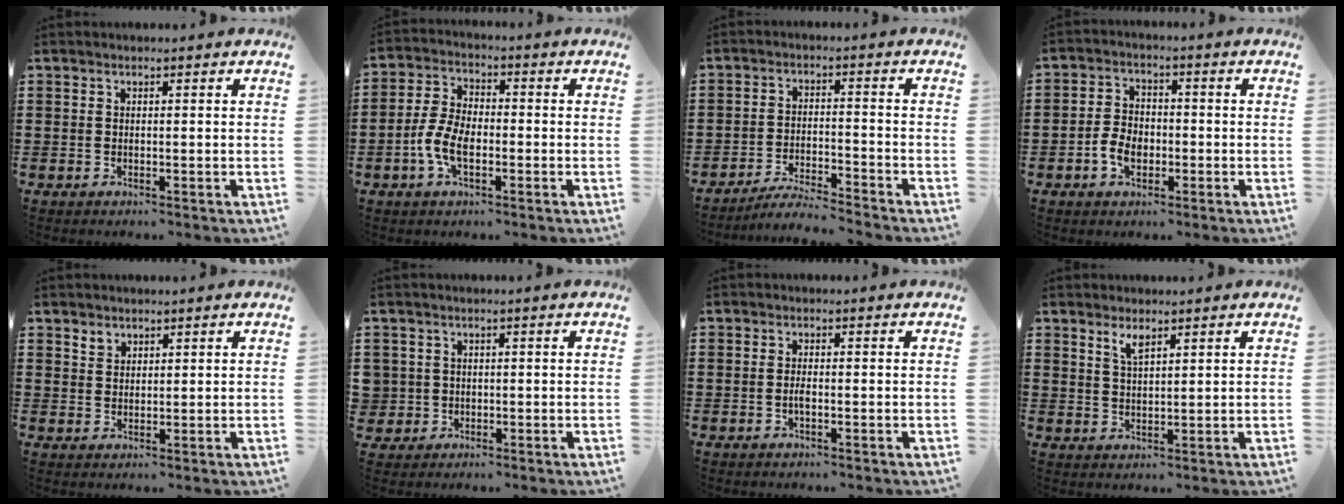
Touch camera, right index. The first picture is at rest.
{"total": 6.5, "force": [-2.2, 3.4, 5.1], "torque": [-0.128, -0.002, -0.050]}
{"total": 4.8, "force": [-4.6, -0.3, 1.1], "torque": [-0.028, -0.006, -0.094]}
{"total": 4.6, "force": [-1.7, 3.2, 2.9], "torque": [-0.069, 0.002, -0.035]}
{"total": 1.7, "force": [1.5, 1.0, 0.0], "torque": [-0.005, 0.003, 0.030]}
{"total": 2.2, "force": [-0.2, 2.2, 0.0], "torque": [-0.013, 0.007, -0.008]}
{"total": 1.5, "force": [-0.4, 0.3, 1.4], "torque": [-0.029, -0.002, -0.008]}
{"total": 2.6, "force": [1.9, 0.6, 1.6], "torque": [-0.037, 0.001, 0.035]}